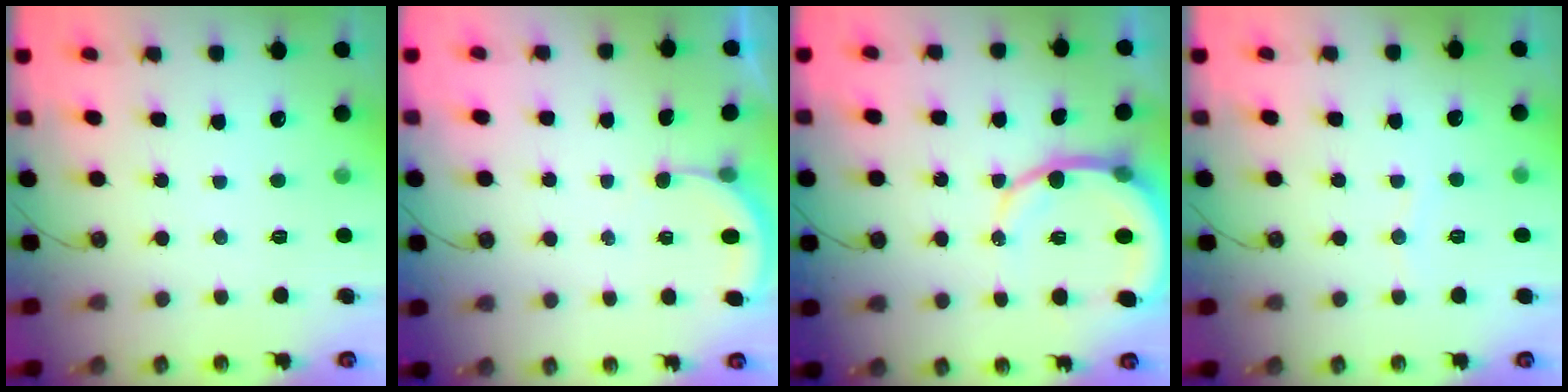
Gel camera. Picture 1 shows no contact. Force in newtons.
{"total": 2.9, "press": 2.9, "slide": 0.2}
{"total": 9.3, "press": 9.1, "slide": 1.4}
{"total": 2.8, "press": 2.8, "slide": 0.3}